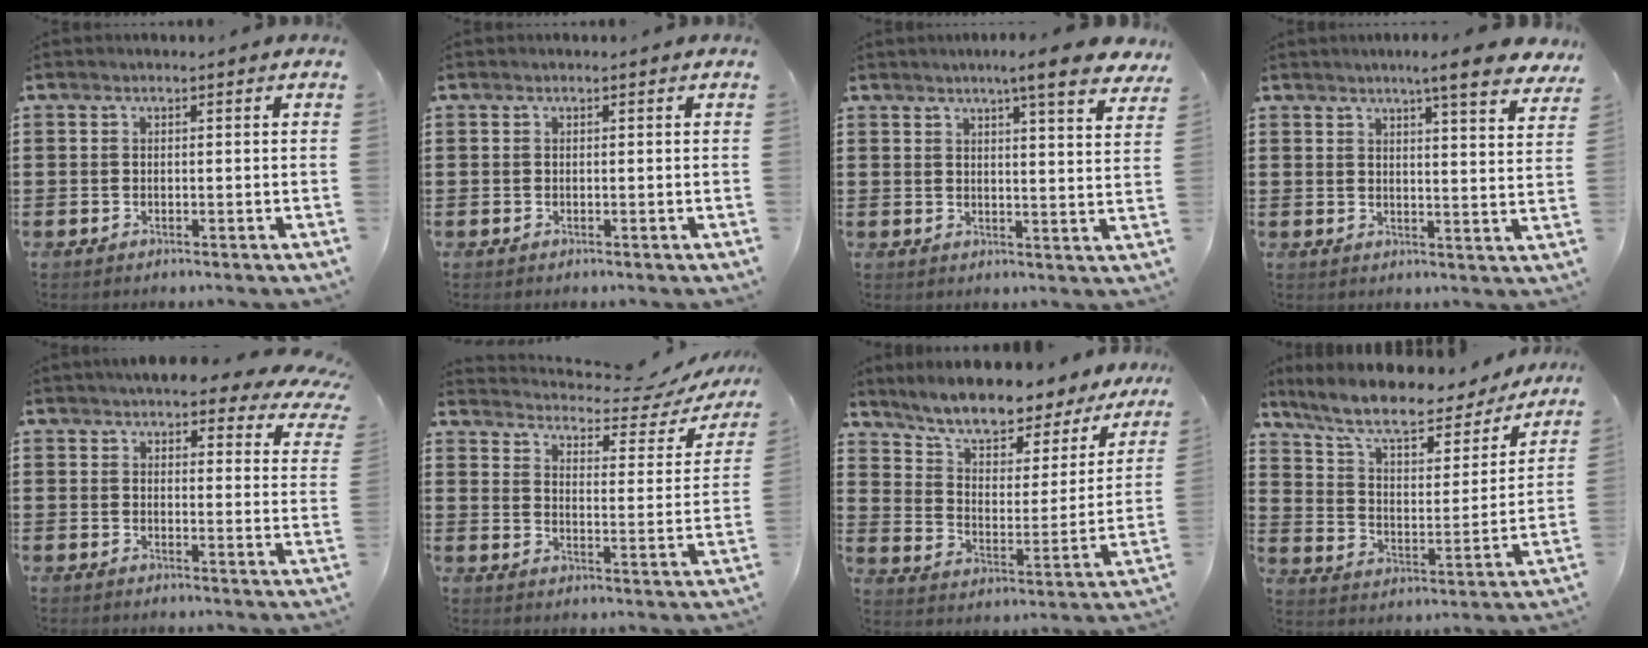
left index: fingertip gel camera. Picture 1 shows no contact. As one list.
[{"total": 0.0}, {"total": 6.5, "force": [5.1, 0.1, 4.0], "torque": [-0.068, -0.023, 0.082]}, {"total": 6.5, "force": [5.3, 0.1, 3.8], "torque": [-0.063, -0.025, 0.086]}, {"total": 5.3, "force": [4.6, 1.0, 2.4], "torque": [-0.048, -0.020, 0.079]}, {"total": 4.3, "force": [3.9, 0.9, 1.7], "torque": [-0.048, -0.028, 0.058]}, {"total": 8.0, "force": [7.2, 1.6, 3.0], "torque": [-0.086, -0.055, 0.121]}, {"total": 9.6, "force": [8.2, 2.1, 4.7], "torque": [-0.124, -0.045, 0.141]}]